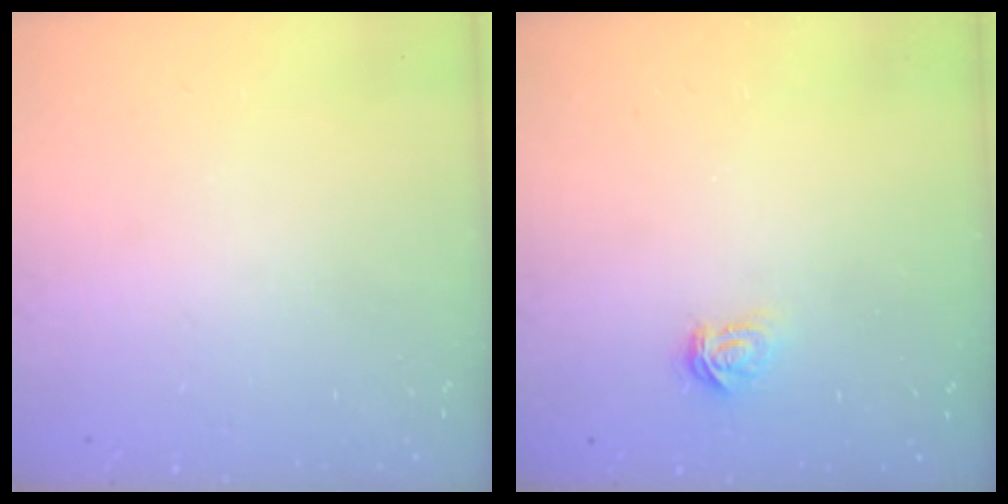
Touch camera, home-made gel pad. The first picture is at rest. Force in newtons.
{"total": 3.0, "press": 3.0, "slide": 0.3}